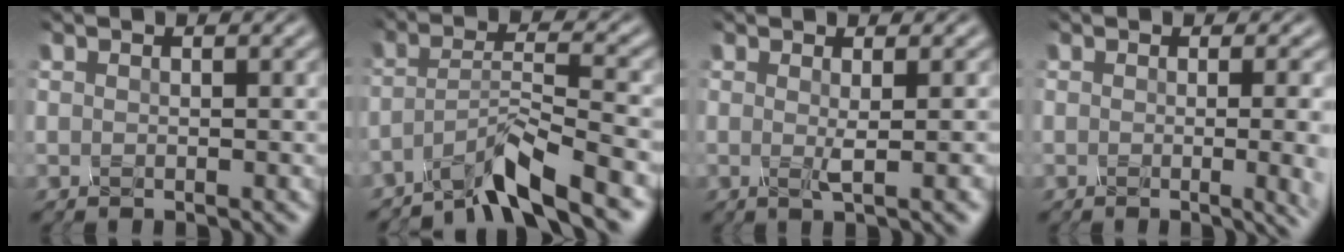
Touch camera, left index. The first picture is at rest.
{"total": 5.8, "force": [-5.1, -0.3, 2.7], "torque": [-0.059, 0.010, -0.084]}
{"total": 1.4, "force": [-0.6, -0.4, 1.3], "torque": [-0.043, -0.003, 0.010]}
{"total": 8.5, "force": [-0.5, 4.3, 7.3], "torque": [-0.049, 0.030, 0.005]}